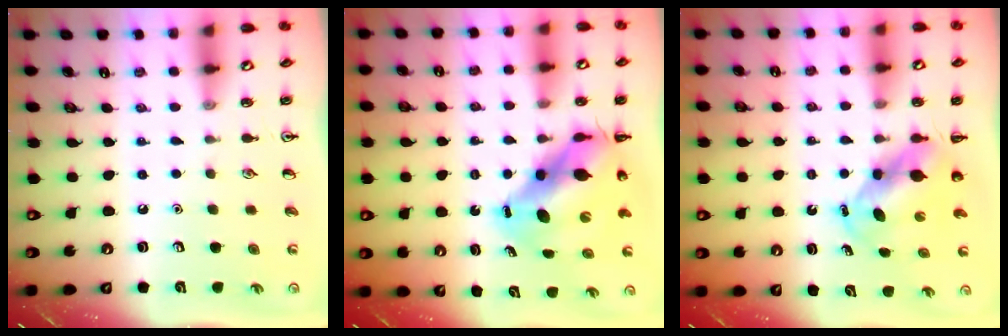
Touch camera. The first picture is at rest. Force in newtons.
{"total": 12.1, "press": 11.6, "slide": 3.1}
{"total": 5.3, "press": 5.1, "slide": 1.4}